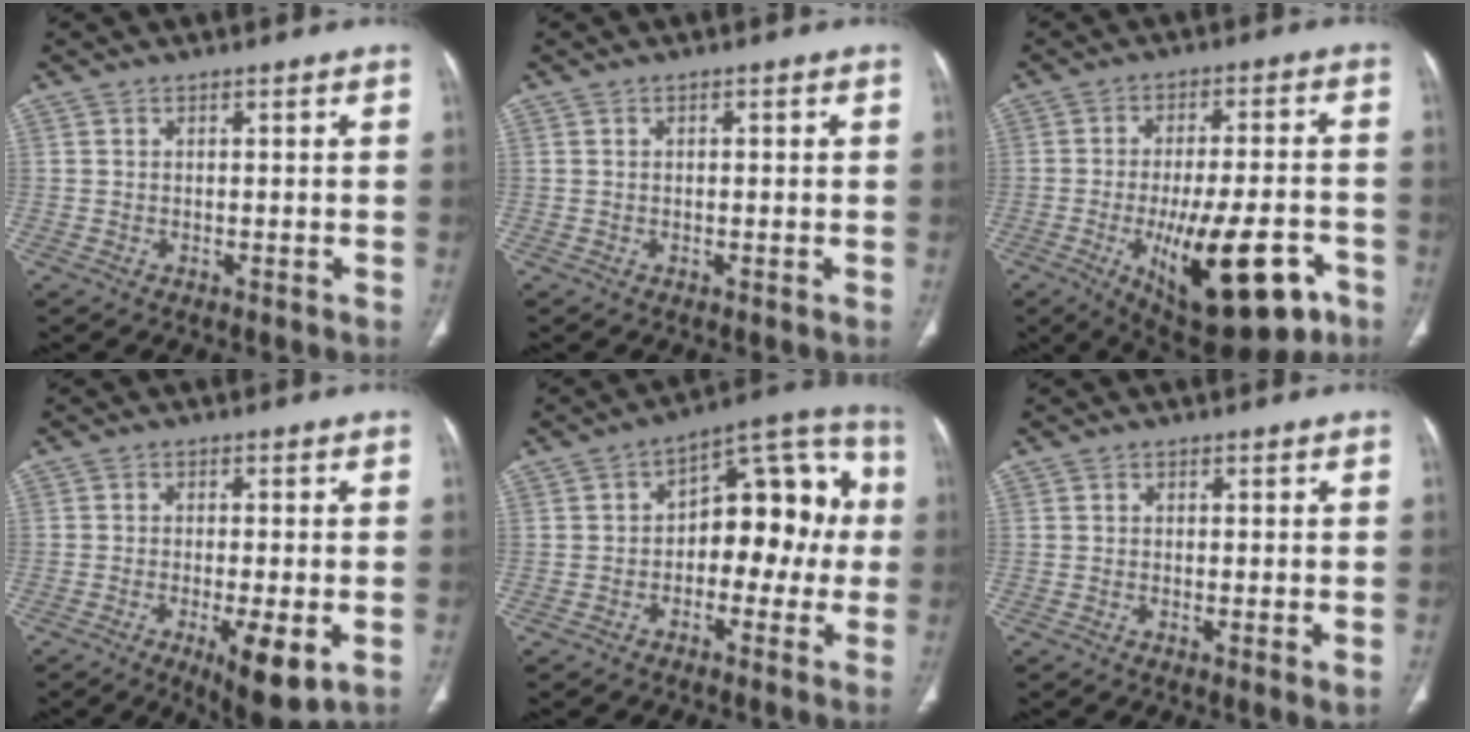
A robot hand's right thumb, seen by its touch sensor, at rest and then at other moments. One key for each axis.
{"total": 0.6, "fx": 0.1, "fy": 0.3, "fz": 0.5, "tx": -0.010, "ty": 0.000, "tz": 0.002}
{"total": 20.9, "fx": -8.3, "fy": 8.1, "fz": 17.4, "tx": -0.239, "ty": 0.018, "tz": -0.105}
{"total": 11.0, "fx": -4.0, "fy": 3.0, "fz": 9.8, "tx": -0.150, "ty": -0.013, "tz": -0.056}
{"total": 15.3, "fx": -0.5, "fy": 9.1, "fz": 12.3, "tx": -0.109, "ty": 0.054, "tz": -0.020}
{"total": 1.1, "fx": -0.2, "fy": 0.2, "fz": 1.0, "tx": -0.024, "ty": -0.005, "tz": -0.005}